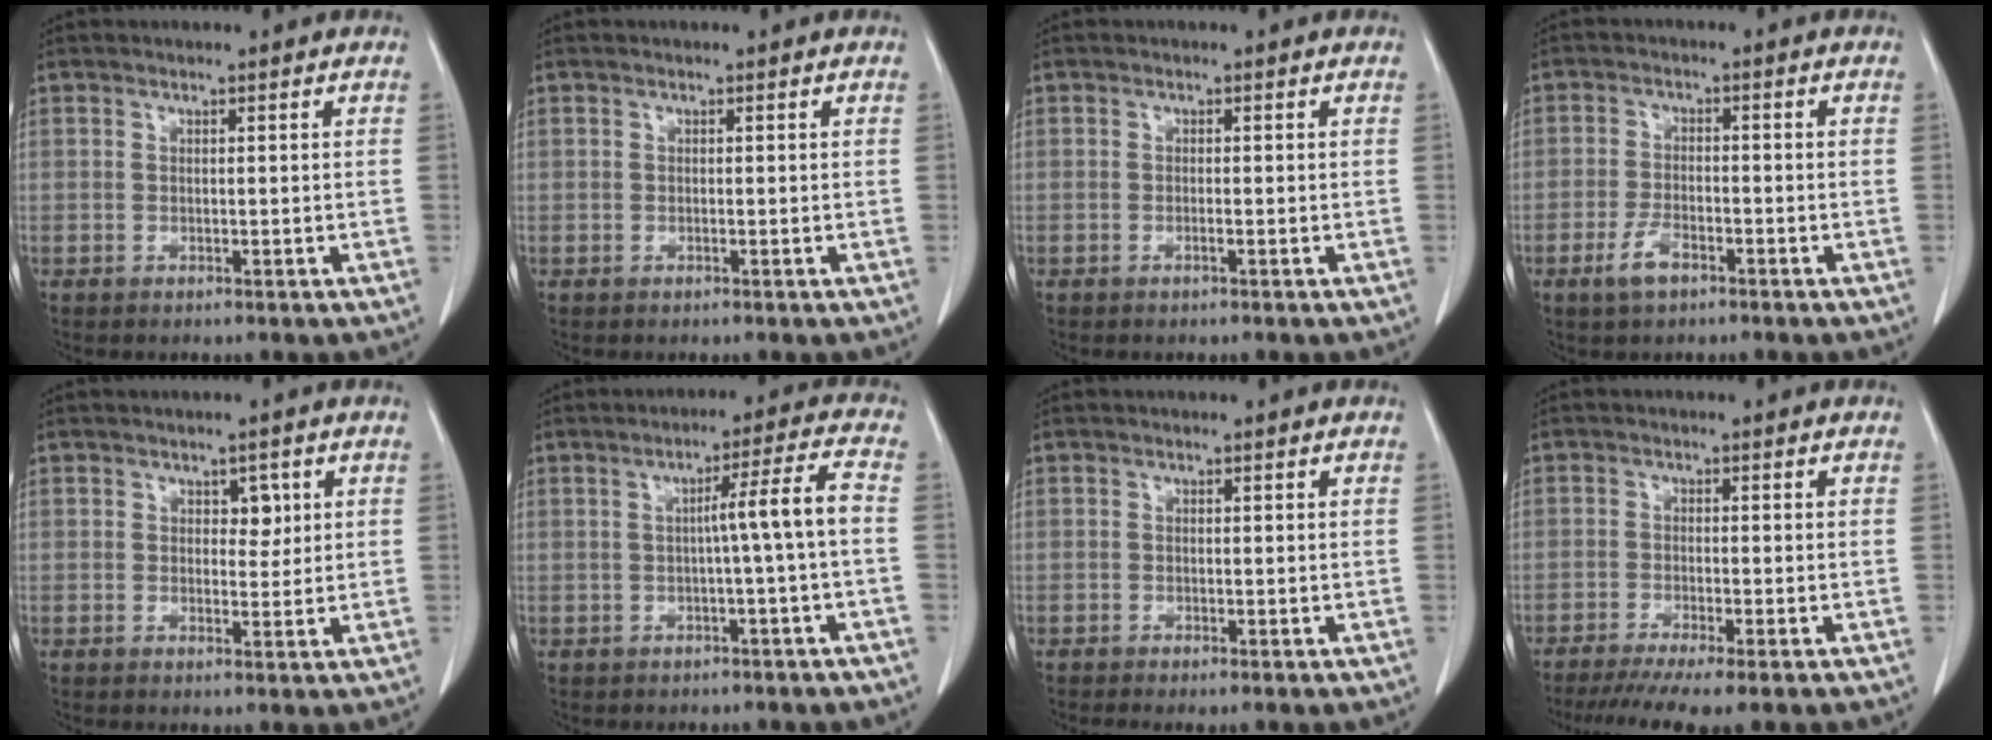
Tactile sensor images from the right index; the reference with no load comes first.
{"total": 0.0}
{"total": 0.5, "force": [-0.3, -0.1, 0.4], "torque": [-0.009, 0.001, -0.006]}
{"total": 3.8, "force": [-2.3, 1.4, 2.7], "torque": [-0.056, 0.000, -0.039]}
{"total": 2.5, "force": [0.9, 1.6, 1.7], "torque": [-0.015, 0.001, 0.012]}
{"total": 5.8, "force": [-0.8, -1.1, 5.6], "torque": [-0.083, 0.014, -0.010]}
{"total": 1.3, "force": [-1.0, 0.1, 0.9], "torque": [-0.017, -0.005, -0.017]}
{"total": 8.4, "force": [-6.5, 0.1, 5.3], "torque": [-0.078, -0.017, -0.102]}